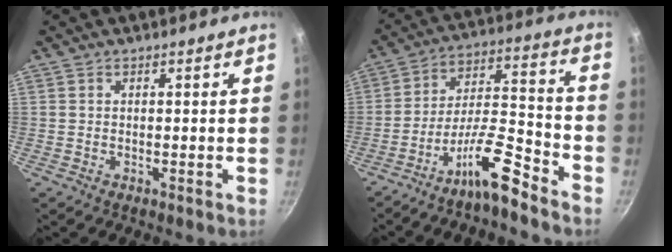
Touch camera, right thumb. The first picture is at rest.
{"total": 11.7, "force": [-8.5, 2.3, 7.6], "torque": [-0.131, 0.077, -0.156]}